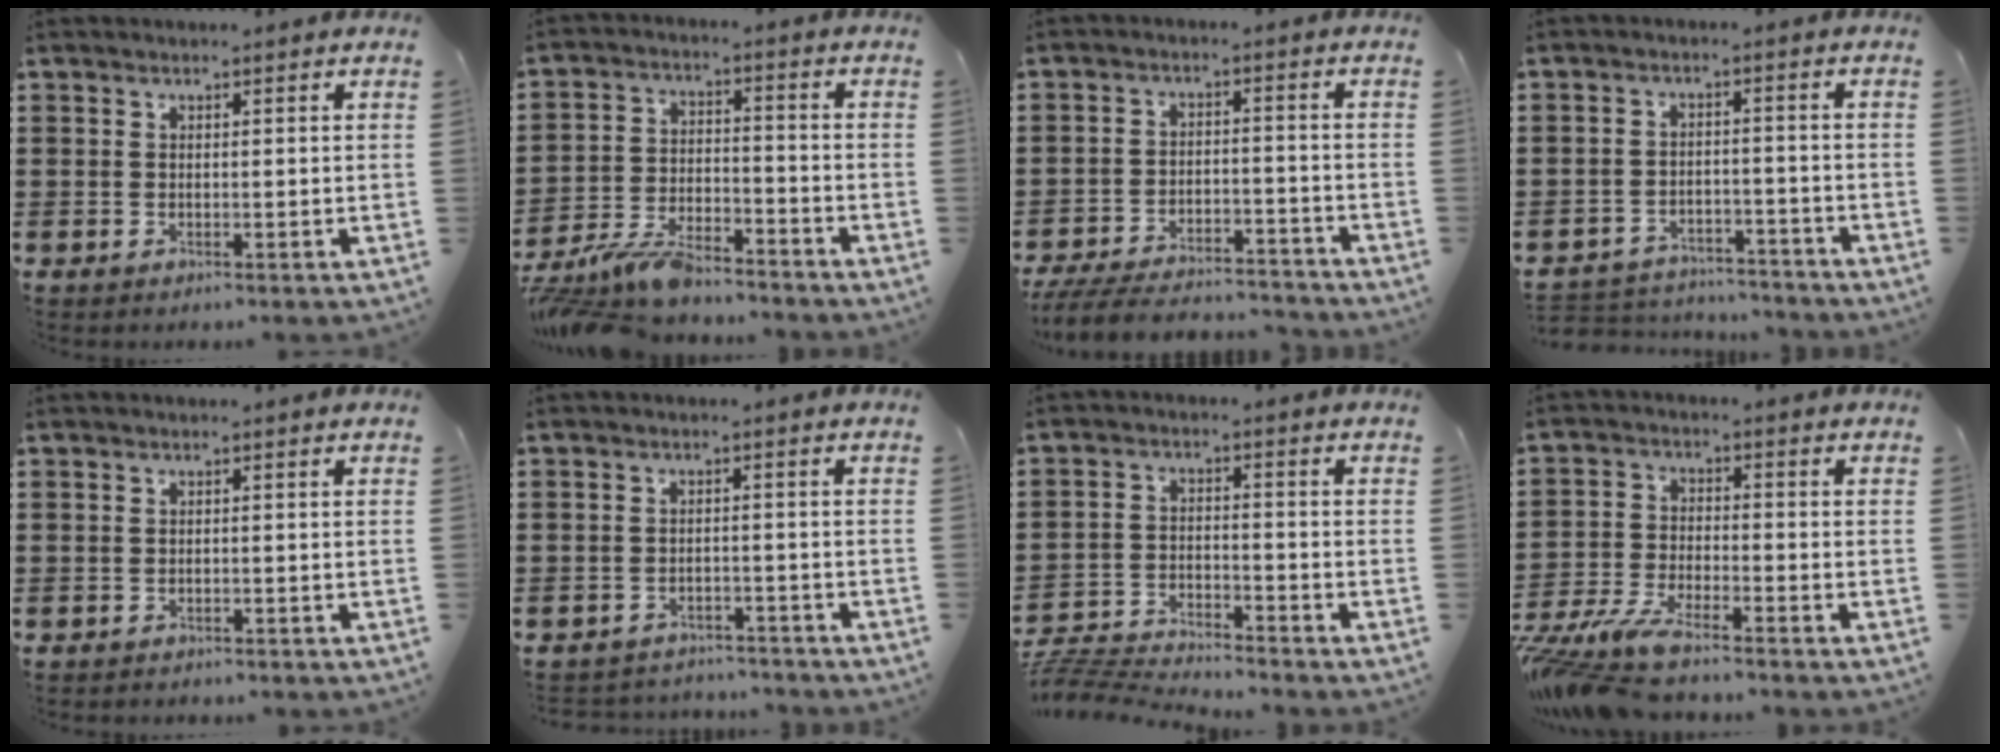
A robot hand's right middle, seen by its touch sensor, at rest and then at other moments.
{"total": 8.6, "force": [-7.8, 1.9, 3.1], "torque": [-0.071, 0.009, -0.153]}
{"total": 6.8, "force": [-6.5, 0.8, 1.9], "torque": [-0.040, 0.006, -0.126]}
{"total": 3.9, "force": [-3.8, 0.8, -0.2], "torque": [-0.003, 0.003, -0.081]}
{"total": 1.5, "force": [-1.4, 0.4, -0.2], "torque": [-0.004, 0.001, -0.034]}
{"total": 2.7, "force": [-2.6, 0.5, -0.3], "torque": [-0.002, 0.001, -0.059]}
{"total": 5.3, "force": [-5.3, 0.2, 0.6], "torque": [-0.031, -0.001, -0.115]}
{"total": 6.8, "force": [-6.3, 0.7, 2.5], "torque": [-0.077, -0.010, -0.129]}